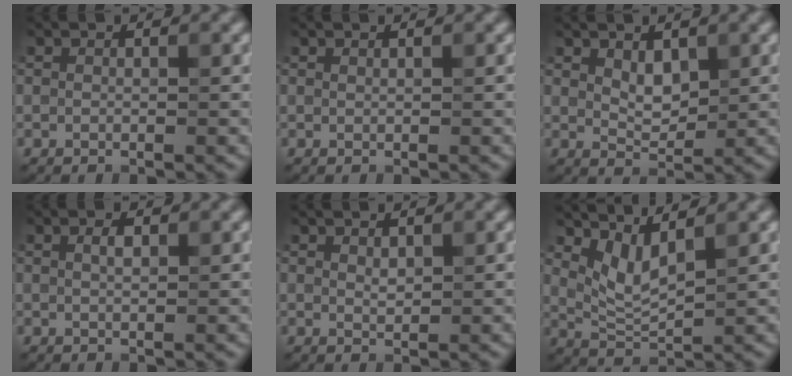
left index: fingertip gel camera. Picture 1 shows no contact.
{"total": 0.0}
{"total": 2.2, "force": [0.7, 1.3, 1.6], "torque": [-0.033, -0.005, 0.017]}
{"total": 1.1, "force": [0.4, 0.4, 0.9], "torque": [-0.019, 0.002, 0.009]}
{"total": 0.7, "force": [0.3, 0.4, 0.5], "torque": [-0.015, -0.003, 0.007]}
{"total": 3.2, "force": [1.9, 1.0, 2.3], "torque": [-0.055, -0.013, 0.046]}